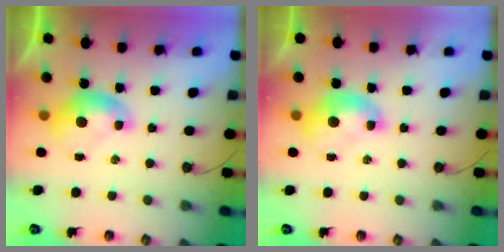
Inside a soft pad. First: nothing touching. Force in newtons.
{"total": 1.5, "press": 1.5, "slide": 0.1}